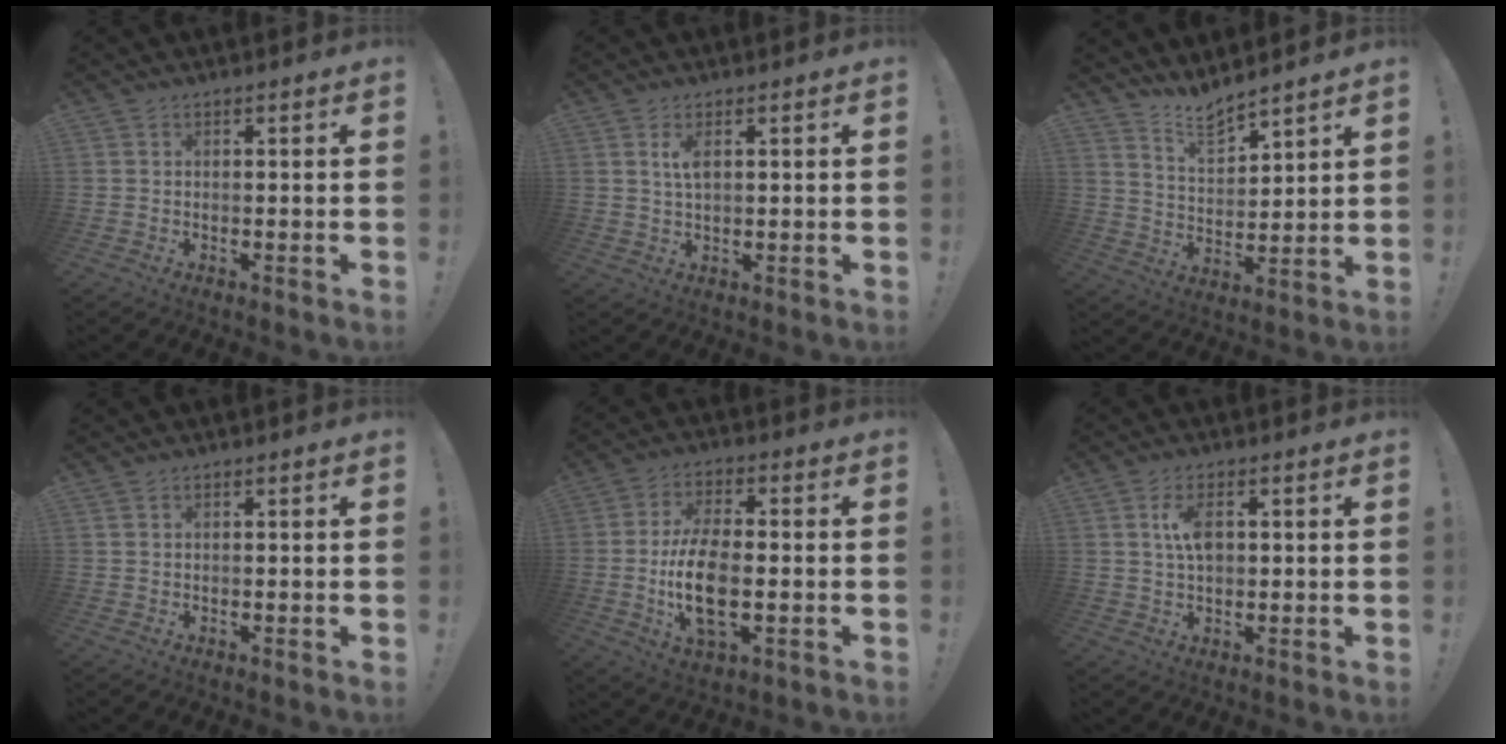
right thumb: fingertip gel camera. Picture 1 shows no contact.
{"total": 3.4, "force": [1.3, 1.3, 2.9], "torque": [-0.045, -0.003, 0.019]}
{"total": 8.1, "force": [7.7, 1.7, 2.0], "torque": [-0.041, -0.063, 0.143]}
{"total": 0.6, "force": [0.4, 0.4, 0.3], "torque": [-0.009, 0.002, 0.007]}
{"total": 13.5, "force": [-1.7, 6.7, 11.6], "torque": [-0.225, -0.006, -0.035]}
{"total": 6.4, "force": [1.2, 3.5, 5.2], "torque": [-0.084, 0.003, 0.021]}